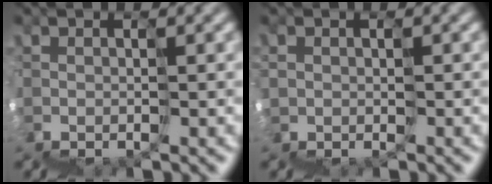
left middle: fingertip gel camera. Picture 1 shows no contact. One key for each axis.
{"total": 2.0, "fx": 0.7, "fy": 0.0, "fz": -1.9, "tx": 0.026, "ty": 0.011, "tz": 0.005}